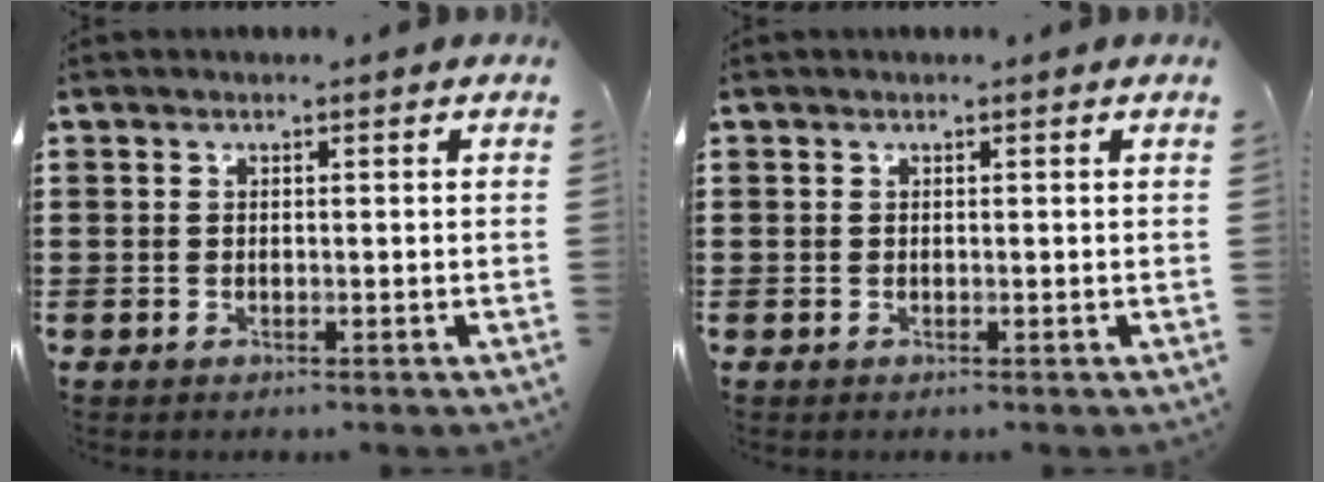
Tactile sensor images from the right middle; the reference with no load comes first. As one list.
[{"total": 0.0}]